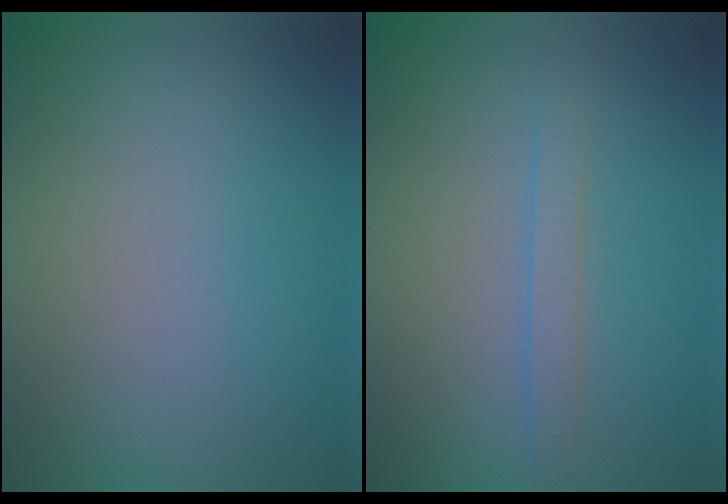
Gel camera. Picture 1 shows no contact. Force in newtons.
{"total": 1.2, "press": 1.2, "slide": 0.2}